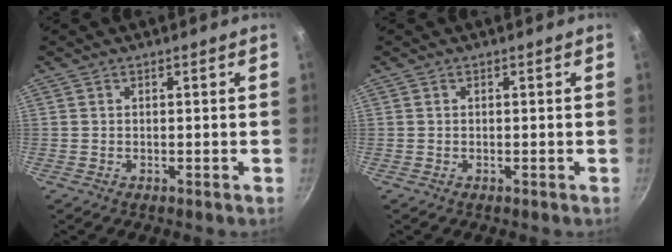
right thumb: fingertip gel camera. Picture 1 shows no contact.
{"total": 0.0}